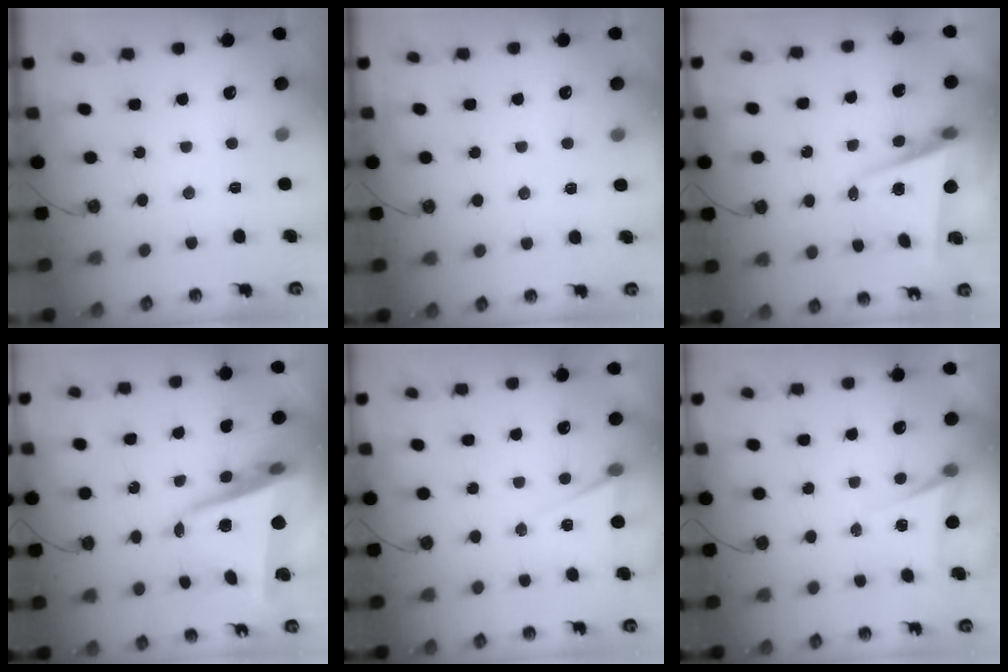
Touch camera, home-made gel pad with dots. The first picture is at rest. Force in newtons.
{"total": 5.0, "press": 2.7, "slide": 4.1}
{"total": 5.8, "press": 5.5, "slide": 1.8}
{"total": 11.6, "press": 11.3, "slide": 2.4}
{"total": 5.5, "press": 3.3, "slide": 4.4}
{"total": 4.4, "press": 3.4, "slide": 2.9}